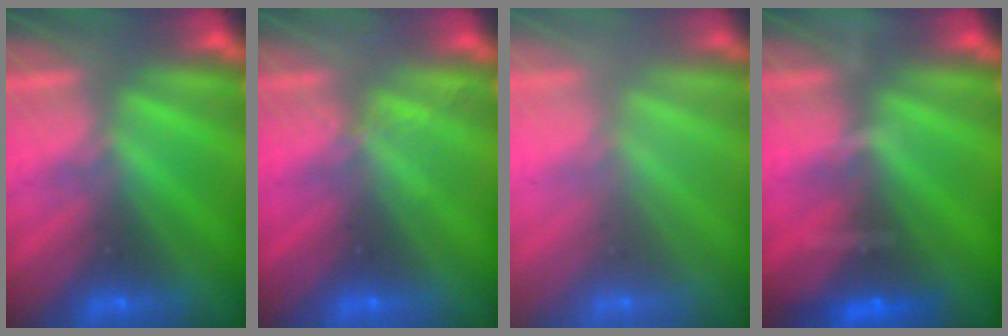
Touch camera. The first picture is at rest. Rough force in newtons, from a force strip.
{"total": 2.0}
{"total": 2.4}
{"total": 7.8}